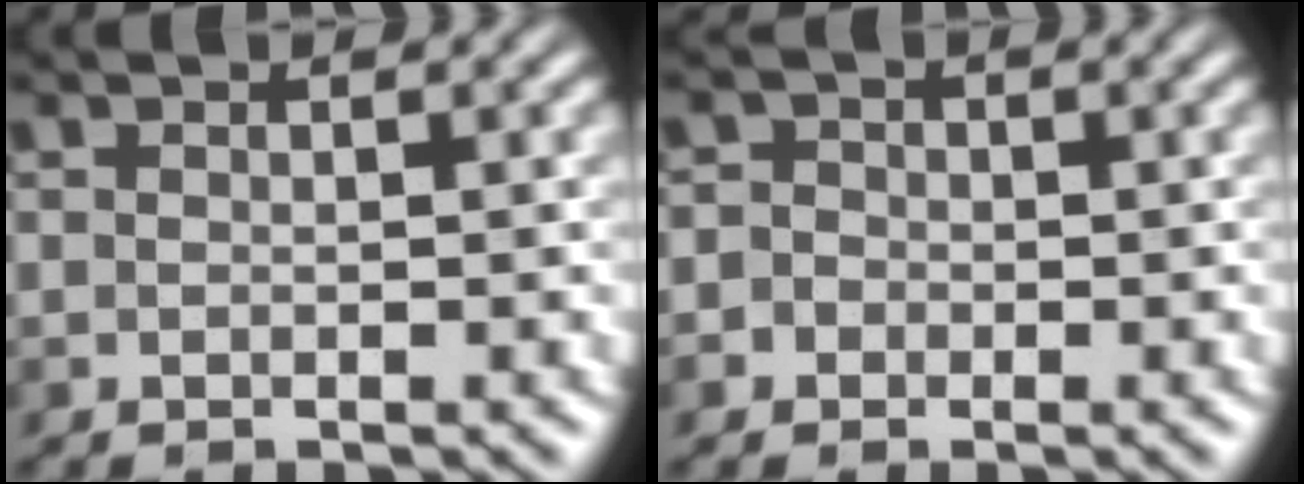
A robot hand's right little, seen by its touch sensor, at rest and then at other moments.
{"total": 2.6, "force": [-0.3, 2.5, 0.7], "torque": [-0.007, 0.010, -0.026]}